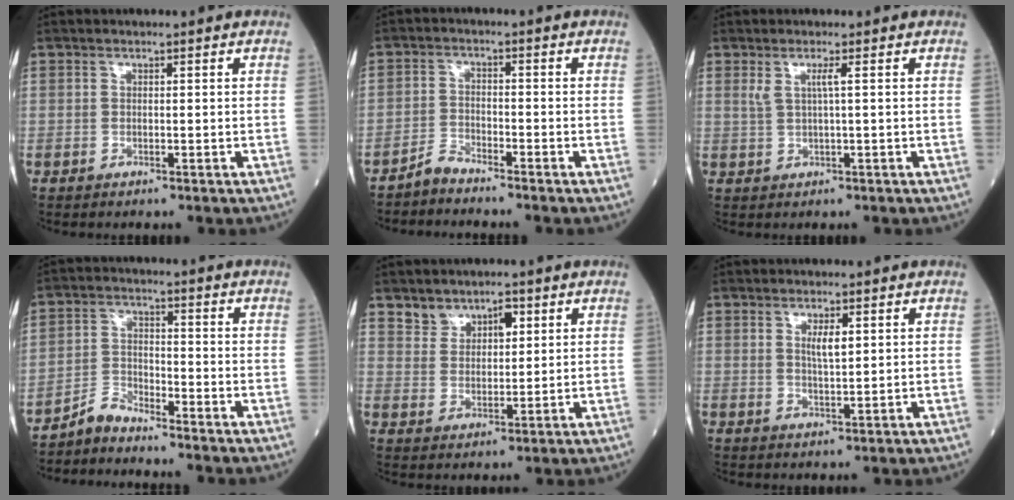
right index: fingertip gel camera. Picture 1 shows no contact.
{"total": 2.4, "force": [-2.4, 0.1, 0.0], "torque": [0.000, -0.009, -0.048]}
{"total": 1.9, "force": [0.7, -0.3, 1.7], "torque": [-0.040, 0.004, 0.018]}
{"total": 3.7, "force": [-3.6, 0.5, 0.2], "torque": [-0.006, -0.006, -0.070]}
{"total": 4.9, "force": [3.2, 3.2, 1.8], "torque": [-0.025, 0.011, 0.063]}
{"total": 2.8, "force": [1.1, 0.5, 2.5], "torque": [-0.049, -0.003, 0.021]}